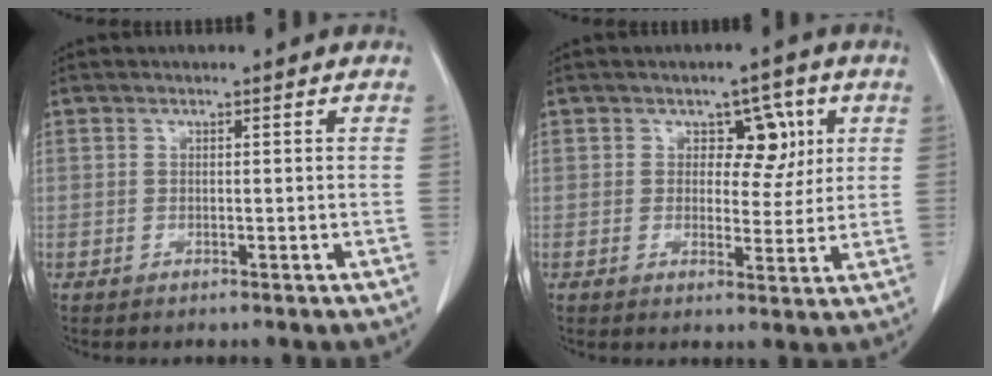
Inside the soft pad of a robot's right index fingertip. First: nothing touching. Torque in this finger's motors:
{"motor_torque": [-0.03, 0.07, 0.04, -0.01]}